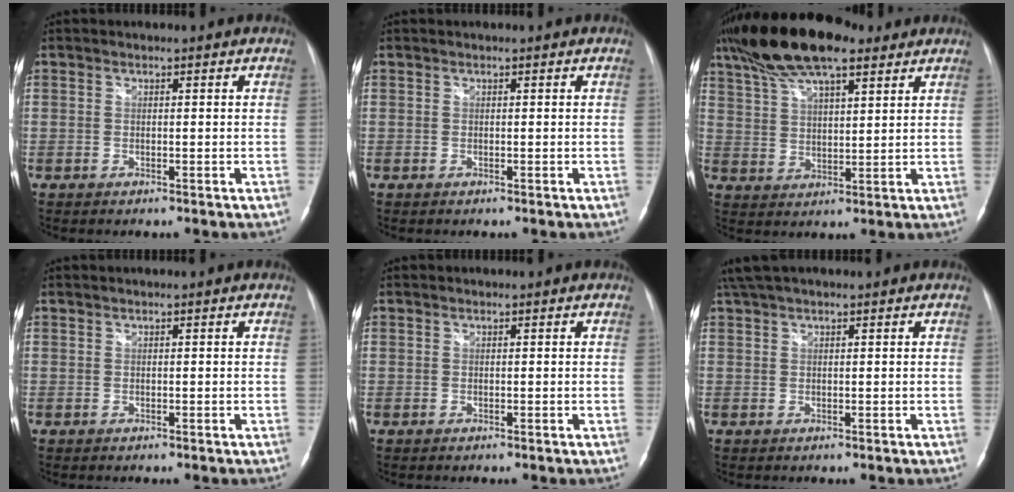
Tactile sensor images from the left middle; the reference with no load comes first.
{"total": 0.0}
{"total": 15.3, "force": [11.0, 4.0, 9.8], "torque": [-0.191, 0.029, 0.197]}
{"total": 0.0}
{"total": 0.0}
{"total": 5.0, "force": [4.0, 1.0, 2.9], "torque": [-0.057, 0.041, 0.075]}